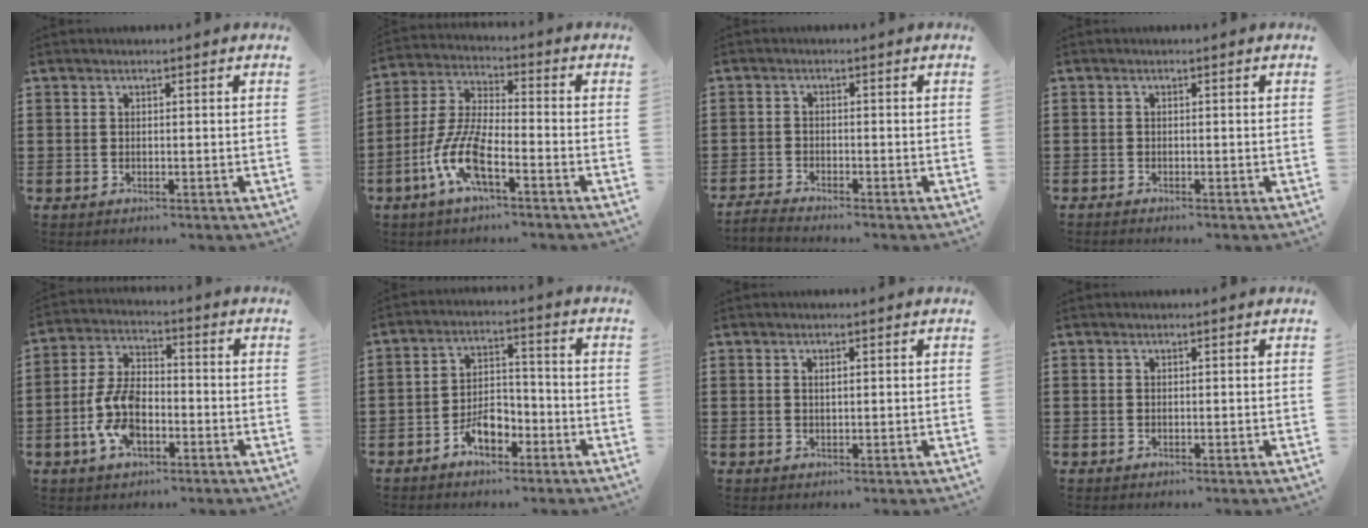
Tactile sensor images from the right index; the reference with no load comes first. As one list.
[{"total": 9.1, "force": [-4.5, 2.2, 7.6], "torque": [-0.196, -0.018, -0.092]}, {"total": 2.0, "force": [-2.0, -0.1, 0.0], "torque": [-0.005, 0.002, -0.041]}, {"total": 0.9, "force": [-0.8, 0.1, 0.0], "torque": [0.000, 0.001, -0.019]}, {"total": 8.9, "force": [-2.8, 4.8, 6.9], "torque": [-0.166, 0.000, -0.059]}, {"total": 5.5, "force": [-3.4, 3.0, 3.1], "torque": [-0.062, 0.011, -0.067]}, {"total": 1.1, "force": [0.1, 0.3, 1.1], "torque": [-0.022, 0.001, 0.001]}, {"total": 0.0}]